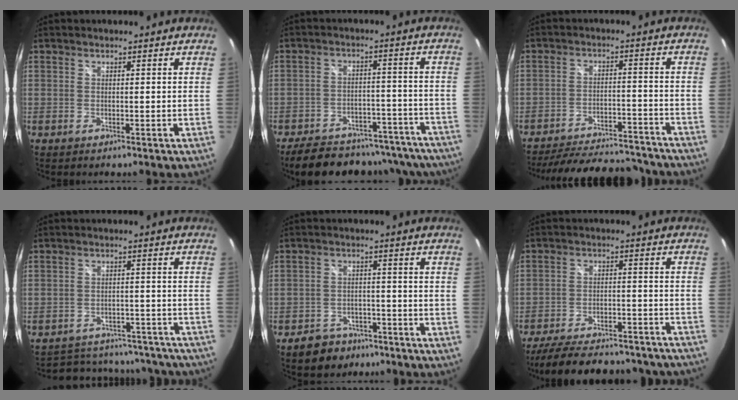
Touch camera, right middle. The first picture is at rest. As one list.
[{"total": 24.3, "force": [-20.6, 9.2, 9.0], "torque": [-0.166, 0.026, -0.245]}, {"total": 24.0, "force": [-21.1, 6.5, 9.4], "torque": [-0.182, 0.003, -0.271]}, {"total": 20.6, "force": [-18.0, 7.9, 6.0], "torque": [-0.117, 0.038, -0.207]}, {"total": 7.4, "force": [-5.2, 4.8, 2.1], "torque": [-0.059, 0.018, -0.067]}, {"total": 27.8, "force": [-24.4, 7.0, 11.3], "torque": [-0.212, -0.011, -0.312]}]